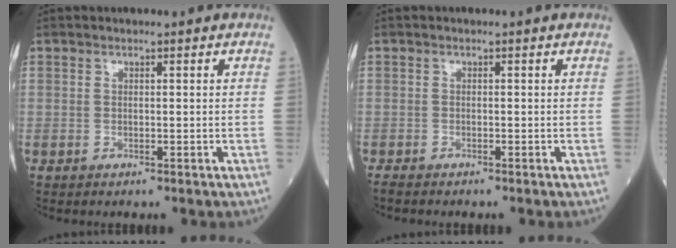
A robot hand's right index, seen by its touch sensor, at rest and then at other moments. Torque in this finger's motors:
{"motor_torque": [-0.10, -0.12, 0.07, 0.00]}